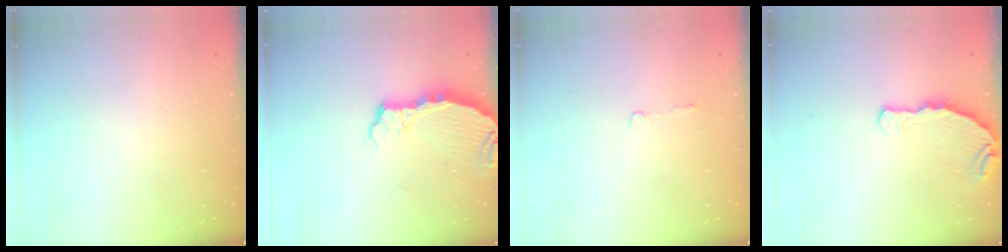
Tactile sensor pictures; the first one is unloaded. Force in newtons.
{"total": 4.1, "press": 4.1, "slide": 0.5}
{"total": 2.2, "press": 2.2, "slide": 0.4}
{"total": 8.0, "press": 6.5, "slide": 4.6}